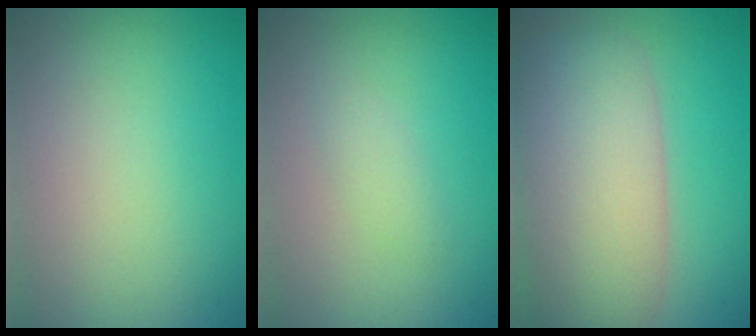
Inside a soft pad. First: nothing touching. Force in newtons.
{"total": 1.2, "press": 1.2, "slide": 0.0}
{"total": 11.1, "press": 11.1, "slide": 0.6}